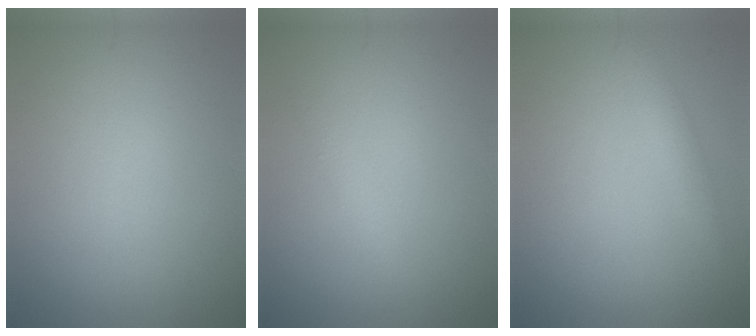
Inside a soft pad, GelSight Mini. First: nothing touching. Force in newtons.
{"total": 0.9, "press": 0.9, "slide": 0.1}
{"total": 1.3, "press": 1.3, "slide": 0.1}